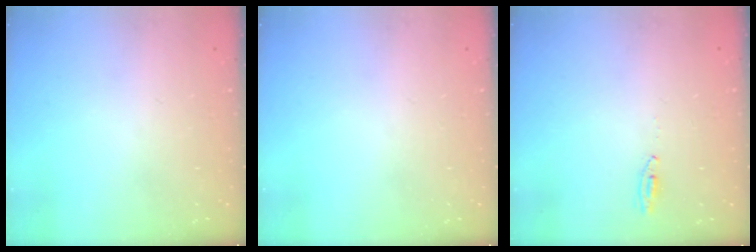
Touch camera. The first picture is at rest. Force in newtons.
{"total": 0.0}
{"total": 2.9, "press": 2.7, "slide": 1.1}